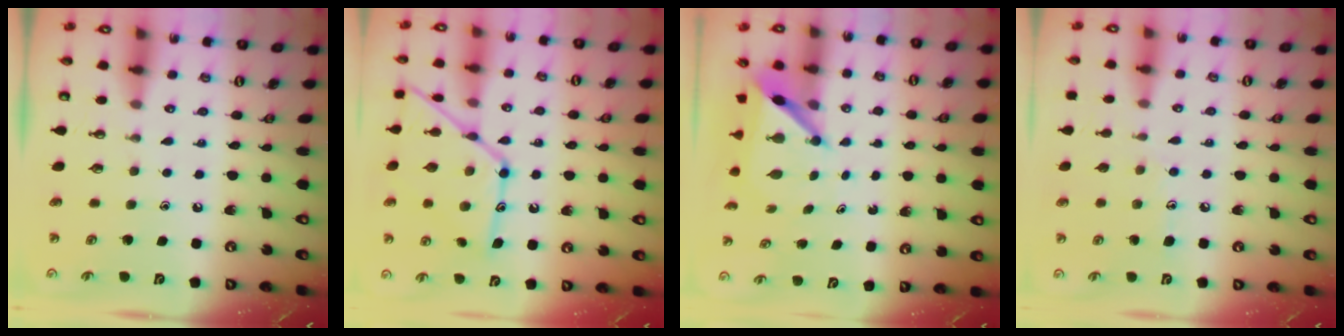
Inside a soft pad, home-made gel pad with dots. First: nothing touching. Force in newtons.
{"total": 17.2, "press": 17.1, "slide": 1.4}
{"total": 5.1, "press": 5.1, "slide": 0.5}
{"total": 7.0, "press": 7.0, "slide": 0.6}